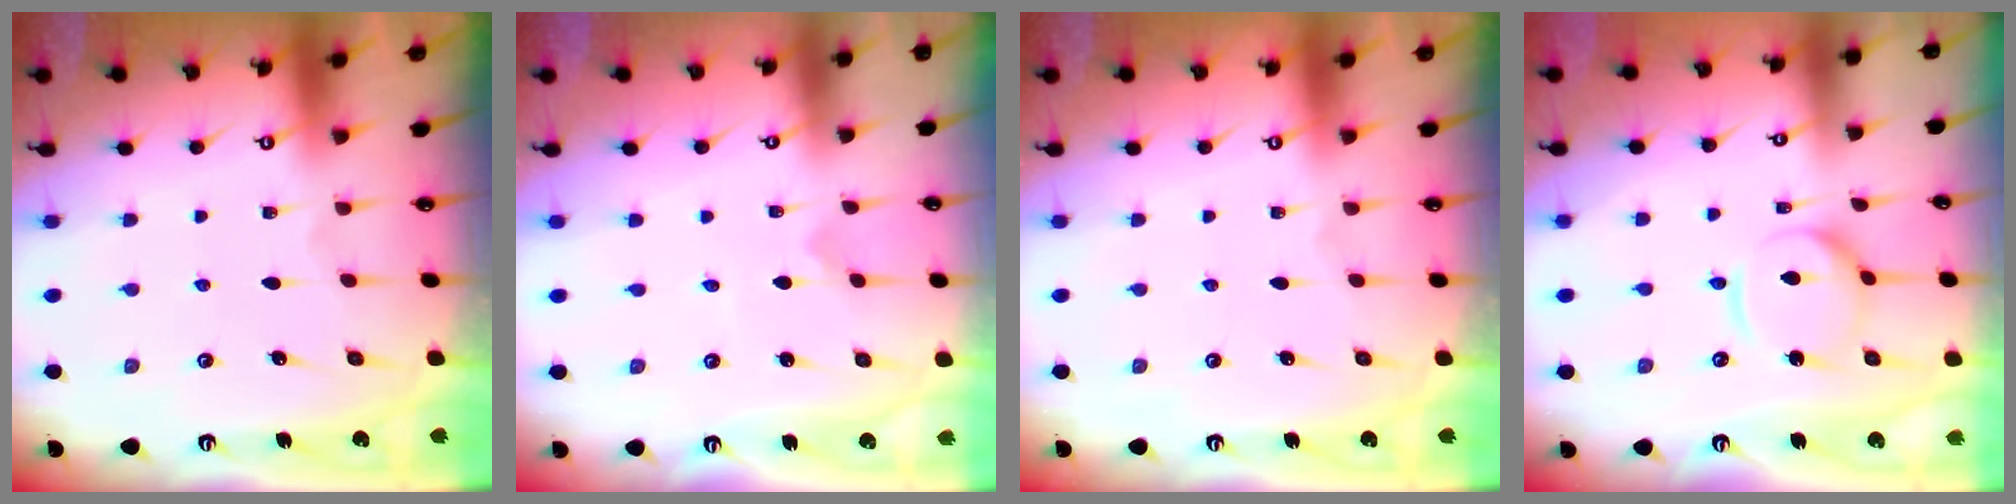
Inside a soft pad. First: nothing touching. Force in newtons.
{"total": 0.0}
{"total": 0.0}
{"total": 9.0, "press": 9.0, "slide": 0.9}